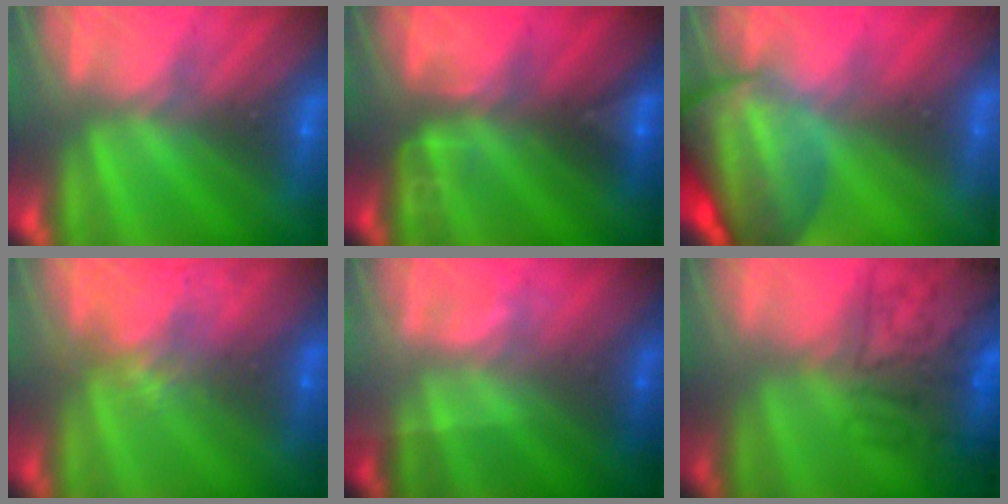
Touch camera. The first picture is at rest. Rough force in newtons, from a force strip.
{"total": 2.8}
{"total": 7.0}
{"total": 4.5}
{"total": 1.7}
{"total": 10.1}